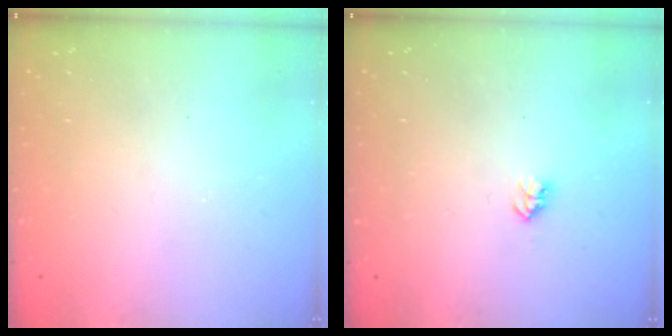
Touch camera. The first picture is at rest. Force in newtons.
{"total": 2.7, "press": 2.7, "slide": 0.4}